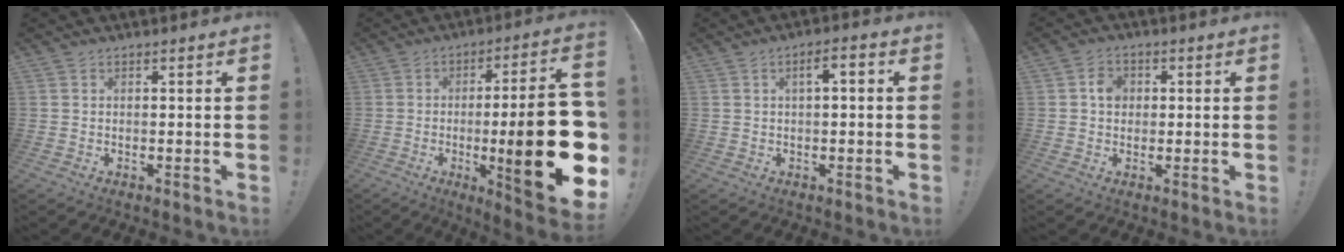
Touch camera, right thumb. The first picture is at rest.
{"total": 25.1, "force": [-3.9, 5.1, 24.2], "torque": [-0.374, 0.006, -0.052]}
{"total": 3.6, "force": [0.0, 1.2, 3.4], "torque": [-0.057, 0.009, -0.007]}
{"total": 4.5, "force": [0.4, 3.8, 2.5], "torque": [-0.033, 0.006, 0.004]}